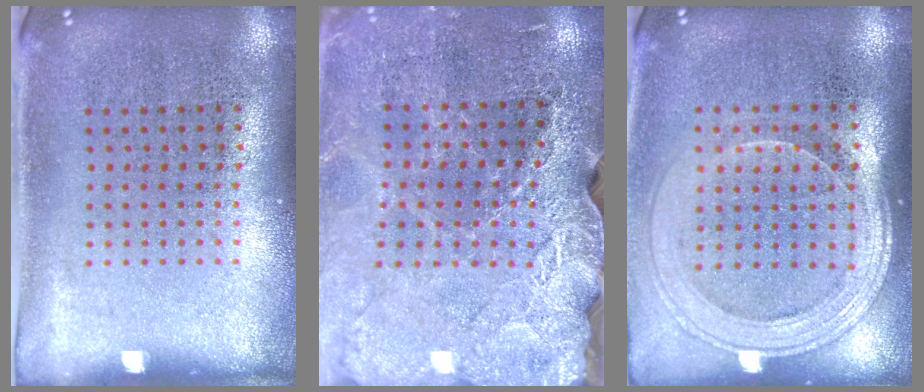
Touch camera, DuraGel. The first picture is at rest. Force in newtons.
{"total": 3.0, "press": 3.0, "slide": 0.2}
{"total": 1.8, "press": 1.6, "slide": 0.7}